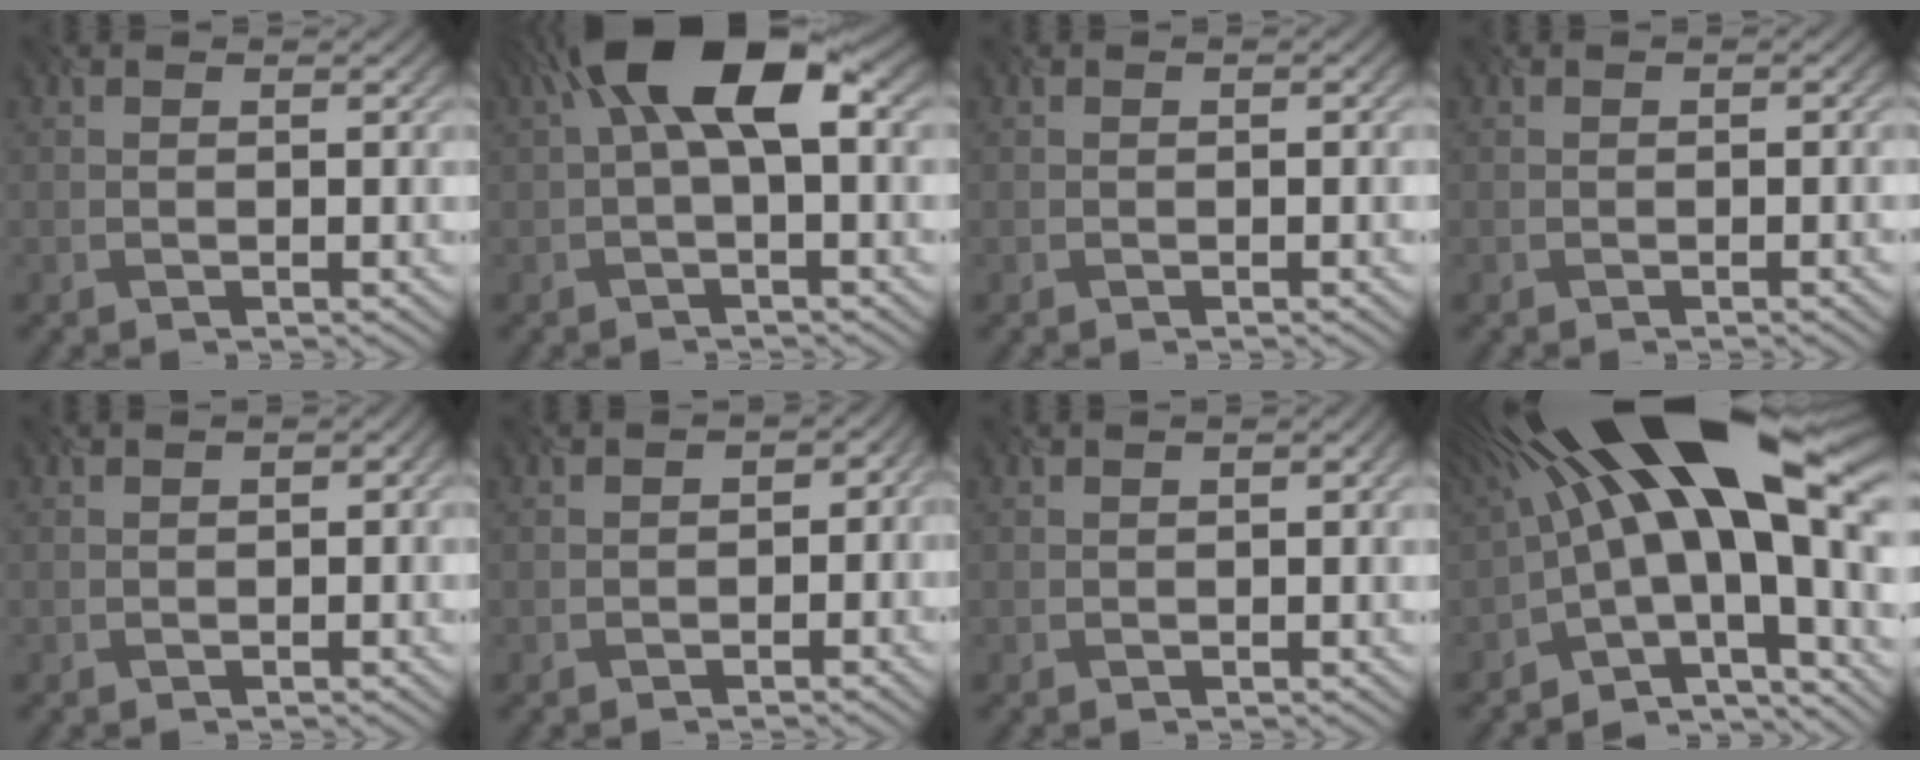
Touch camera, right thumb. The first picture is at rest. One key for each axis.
{"total": 10.4, "fx": 2.9, "fy": 3.9, "fz": 9.2, "tx": -0.162, "ty": 0.024, "tz": 0.047}
{"total": 0.9, "fx": -0.1, "fy": 0.3, "fz": 0.8, "tx": -0.007, "ty": -0.001, "tz": -0.008}
{"total": 1.7, "fx": -0.3, "fy": 0.6, "fz": 1.5, "tx": -0.009, "ty": 0.002, "tz": -0.011}
{"total": 1.2, "fx": -0.5, "fy": 0.5, "fz": 0.9, "tx": -0.013, "ty": 0.000, "tz": -0.006}
{"total": 2.2, "fx": -1.5, "fy": 1.2, "fz": 1.1, "tx": -0.017, "ty": -0.001, "tz": -0.019}
{"total": 1.6, "fx": 0.0, "fy": 0.7, "fz": 1.5, "tx": -0.014, "ty": 0.000, "tz": -0.003}
{"total": 19.8, "fx": 1.8, "fy": 7.2, "fz": 18.3, "tx": -0.262, "ty": 0.017, "tz": 0.019}